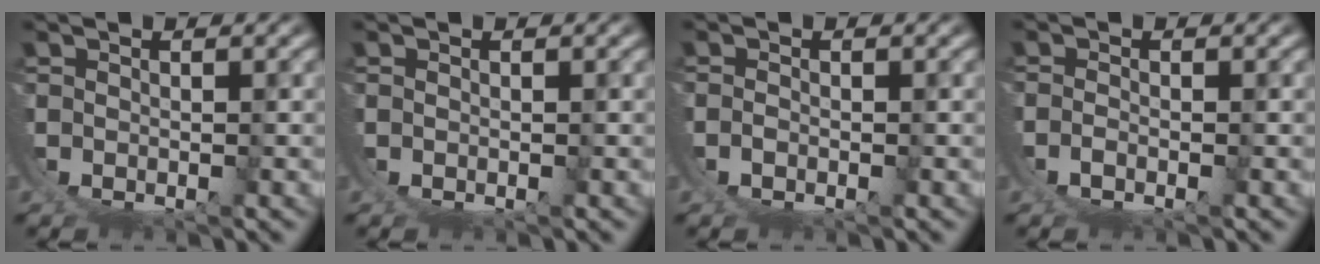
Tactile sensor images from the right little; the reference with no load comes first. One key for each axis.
{"total": 0.0}
{"total": 1.5, "fx": 0.2, "fy": 1.3, "fz": 0.8, "tx": -0.025, "ty": -0.002, "tz": 0.002}
{"total": 1.9, "fx": 0.1, "fy": 1.4, "fz": 1.3, "tx": -0.037, "ty": -0.007, "tz": 0.004}